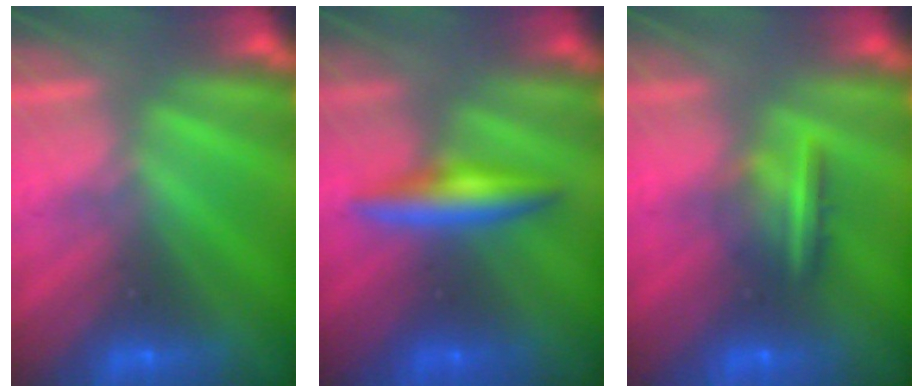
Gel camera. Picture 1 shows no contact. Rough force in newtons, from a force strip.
{"total": 2.7}
{"total": 9.3}